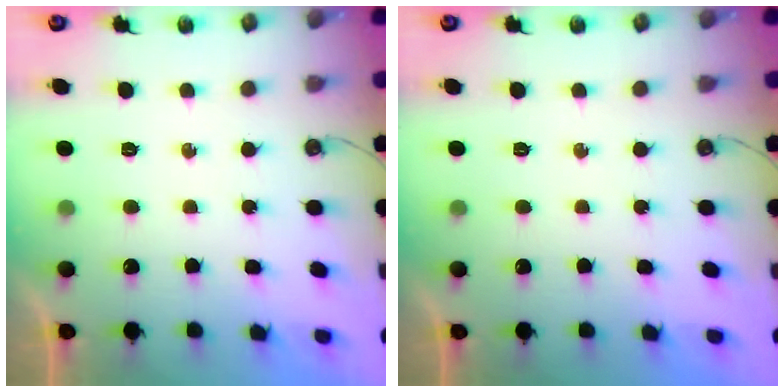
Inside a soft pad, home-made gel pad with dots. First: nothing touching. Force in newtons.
{"total": 0.0}